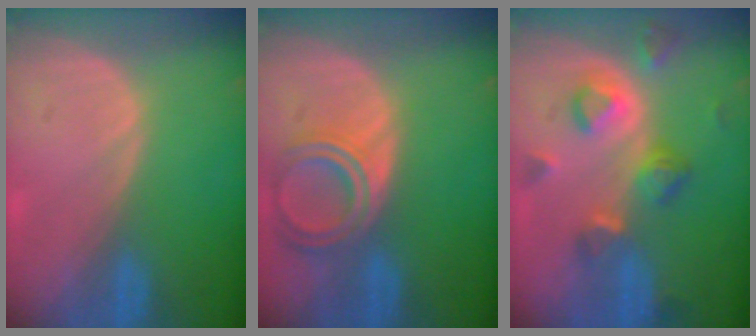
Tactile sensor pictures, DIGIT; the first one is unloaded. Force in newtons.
{"total": 6.6, "press": 6.0, "slide": 2.8}
{"total": 7.7, "press": 7.1, "slide": 3.0}